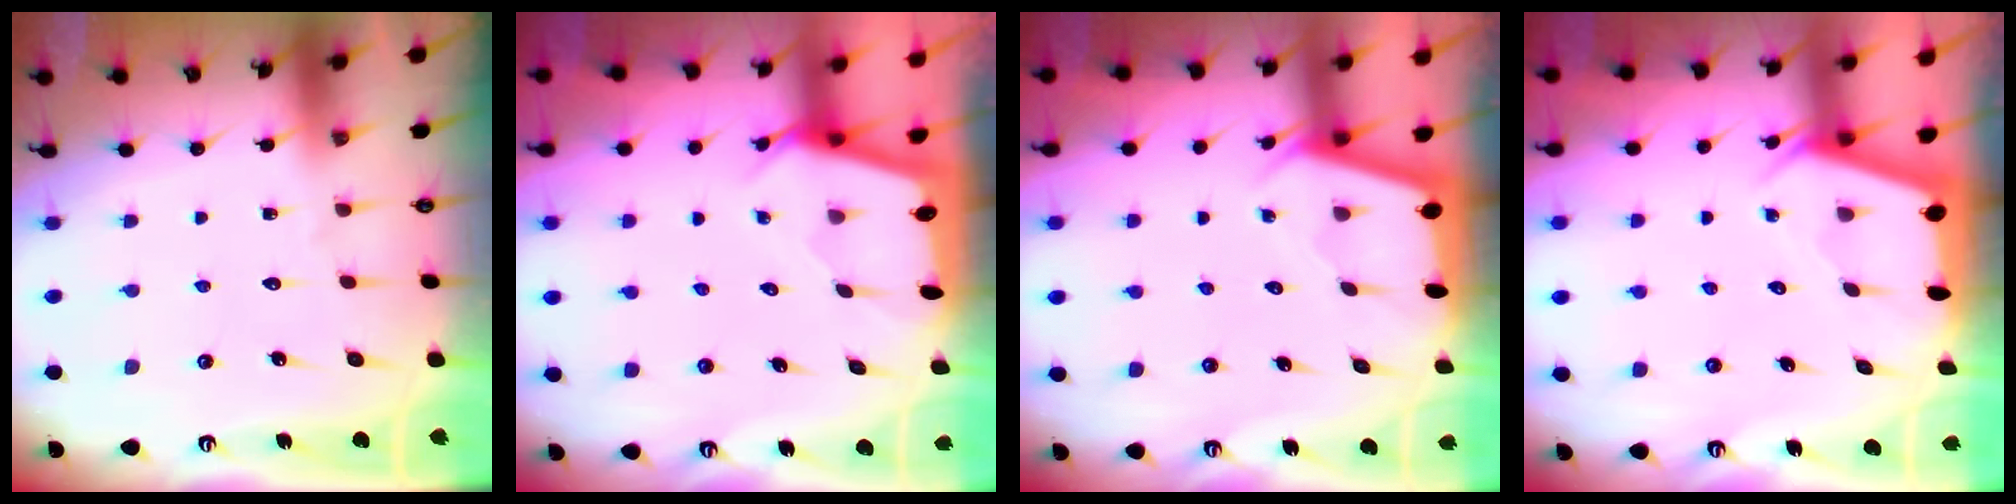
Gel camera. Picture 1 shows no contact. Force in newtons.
{"total": 2.1, "press": 2.1, "slide": 0.1}
{"total": 2.2, "press": 2.2, "slide": 0.1}
{"total": 2.5, "press": 2.5, "slide": 0.3}